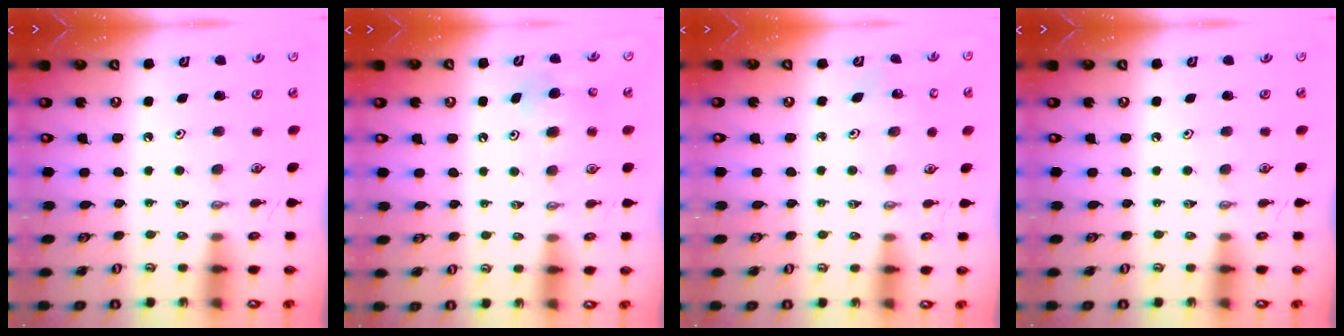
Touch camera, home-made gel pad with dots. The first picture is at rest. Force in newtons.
{"total": 5.5, "press": 5.4, "slide": 1.1}
{"total": 3.2, "press": 3.2, "slide": 0.2}
{"total": 0.0}